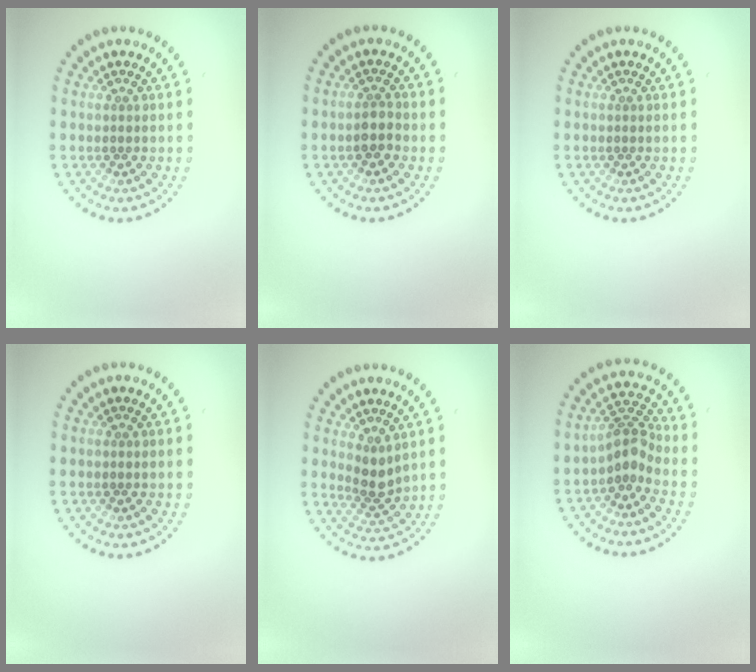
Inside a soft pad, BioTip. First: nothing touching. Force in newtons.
{"total": 1.8, "press": 1.7, "slide": 0.7}
{"total": 0.0}
{"total": 0.0}
{"total": 2.3, "press": 1.9, "slide": 1.3}
{"total": 2.8, "press": 2.1, "slide": 1.8}